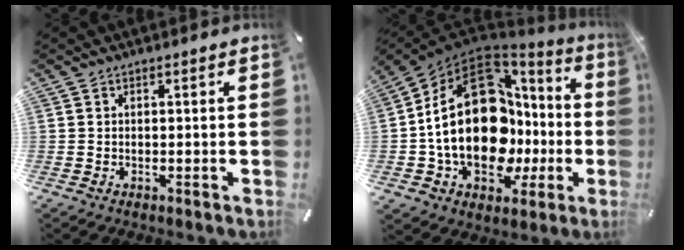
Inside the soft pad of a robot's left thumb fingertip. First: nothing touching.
{"total": 28.0, "force": [0.2, 18.5, 21.1], "torque": [-0.413, -0.009, 0.023]}